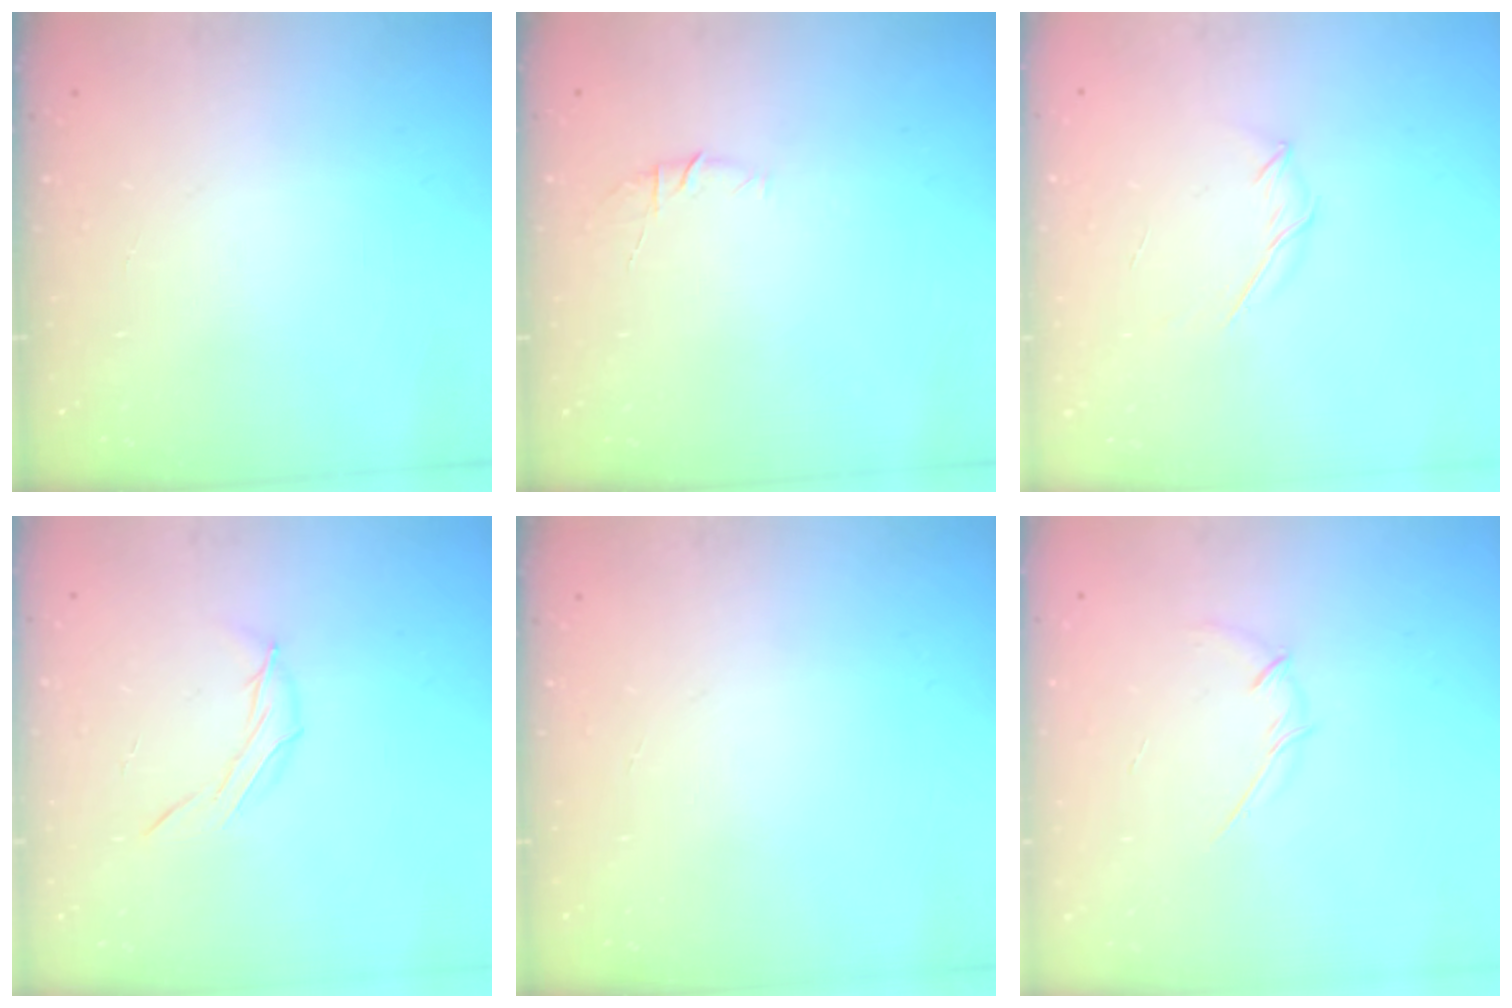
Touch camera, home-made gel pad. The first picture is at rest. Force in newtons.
{"total": 4.8, "press": 4.7, "slide": 1.2}
{"total": 3.8, "press": 3.7, "slide": 0.9}
{"total": 6.3, "press": 6.2, "slide": 1.0}
{"total": 0.0}
{"total": 3.6, "press": 3.5, "slide": 0.9}